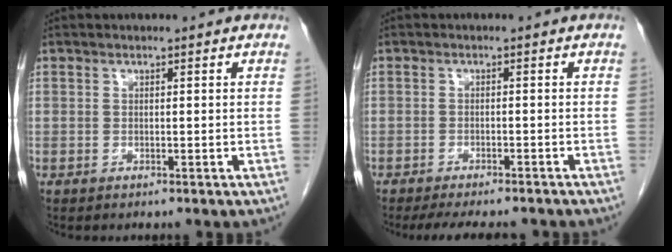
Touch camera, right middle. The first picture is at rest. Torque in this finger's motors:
{"motor_torque": [0.12, -0.11, 0.06, 0.03]}